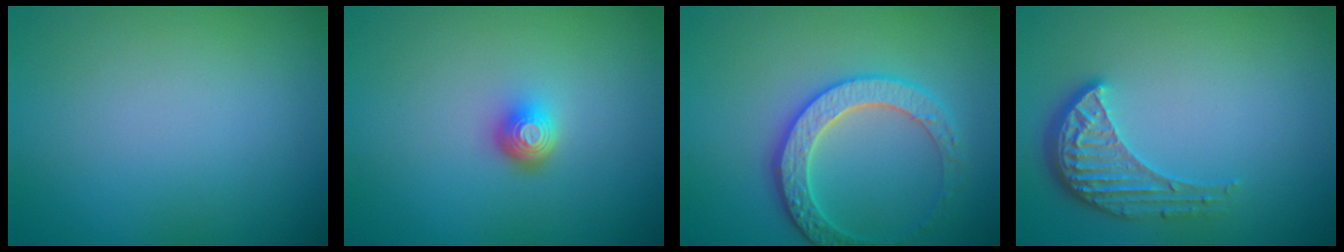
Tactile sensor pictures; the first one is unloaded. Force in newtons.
{"total": 2.2, "press": 1.5, "slide": 1.6}
{"total": 3.9, "press": 3.9, "slide": 0.8}
{"total": 4.1, "press": 3.2, "slide": 2.5}